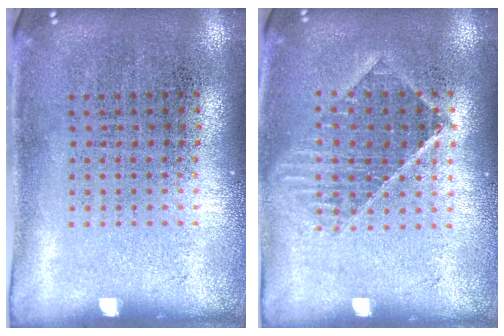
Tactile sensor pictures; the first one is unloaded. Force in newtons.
{"total": 1.2, "press": 1.1, "slide": 0.4}